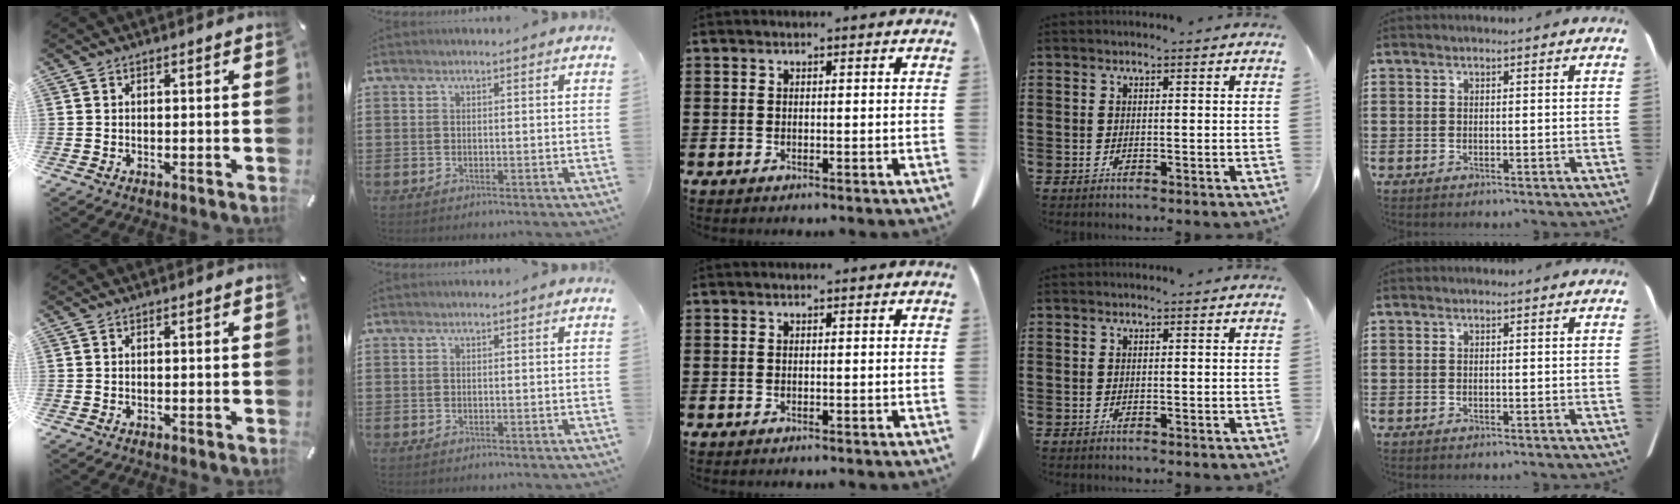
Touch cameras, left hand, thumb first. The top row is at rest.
{}